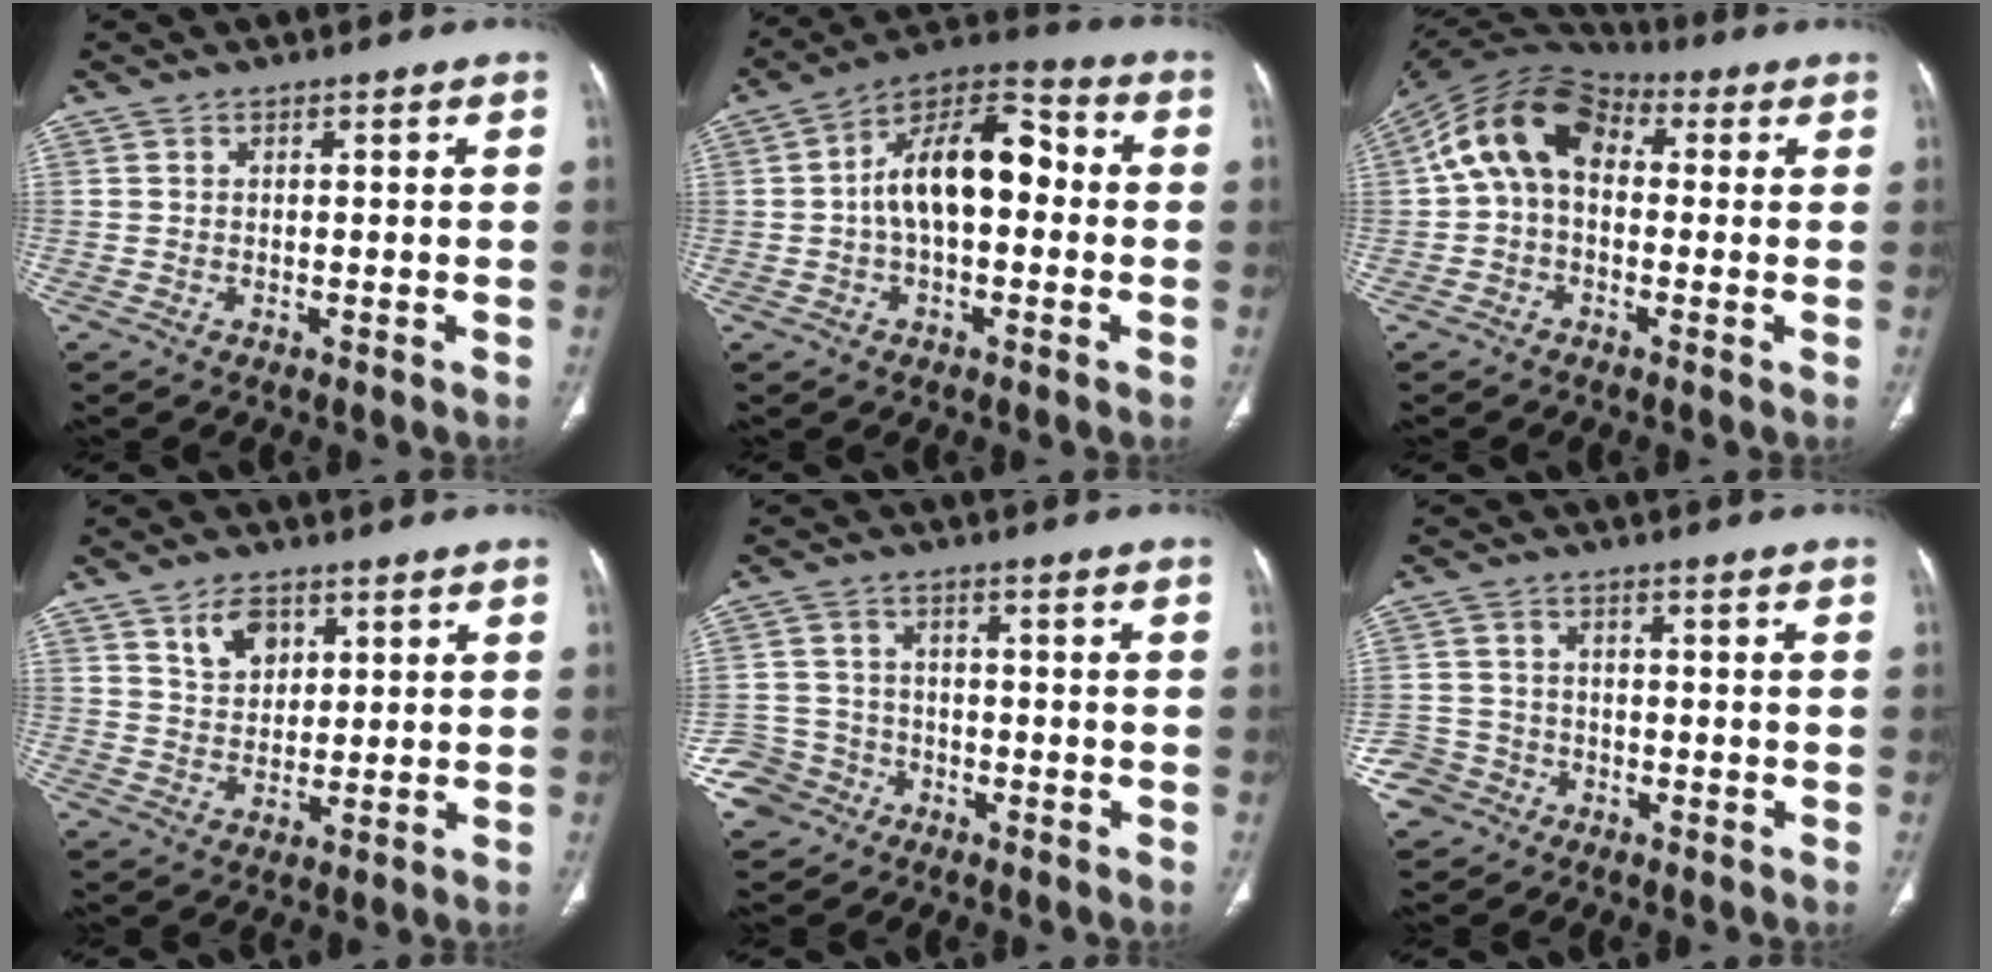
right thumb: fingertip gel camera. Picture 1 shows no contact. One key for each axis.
{"total": 14.9, "fx": 0.2, "fy": 8.2, "fz": 12.5, "tx": -0.189, "ty": 0.045, "tz": -0.011}
{"total": 12.6, "fx": 1.4, "fy": 8.6, "fz": 9.1, "tx": -0.153, "ty": 0.039, "tz": 0.010}
{"total": 6.0, "fx": 3.2, "fy": 3.9, "fz": 3.2, "tx": -0.038, "ty": -0.020, "tz": 0.060}
{"total": 7.5, "fx": -4.3, "fy": 6.1, "fz": 0.7, "tx": 0.001, "ty": 0.030, "tz": -0.078}
{"total": 5.8, "fx": -3.2, "fy": 4.8, "fz": 0.3, "tx": 0.012, "ty": 0.023, "tz": -0.059}